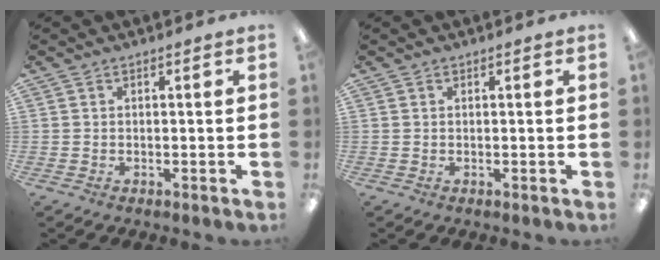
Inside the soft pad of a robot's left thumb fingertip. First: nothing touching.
{"total": 0.0}